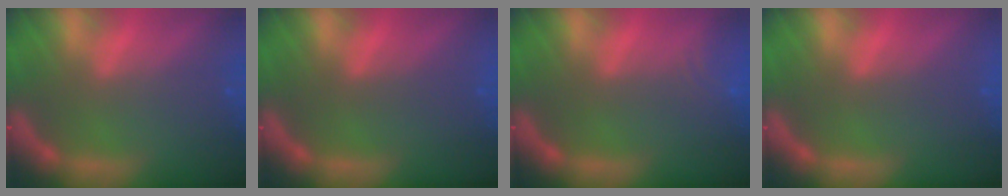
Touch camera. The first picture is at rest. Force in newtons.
{"total": 0.0}
{"total": 3.0}
{"total": 0.0}